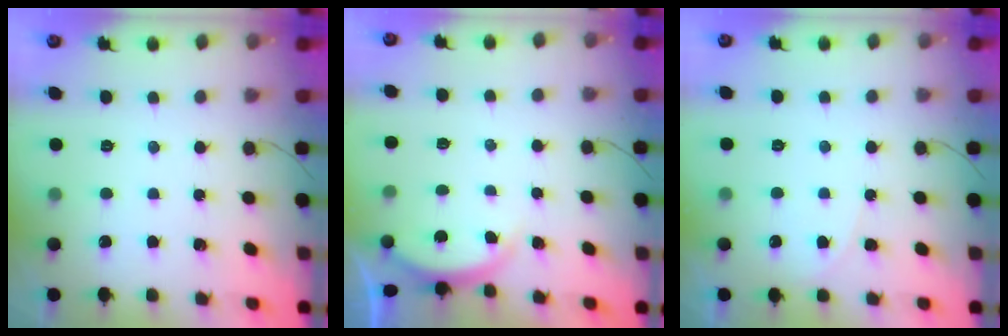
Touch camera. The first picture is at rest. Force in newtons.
{"total": 2.0, "press": 2.0, "slide": 0.5}
{"total": 5.2, "press": 5.2, "slide": 0.4}